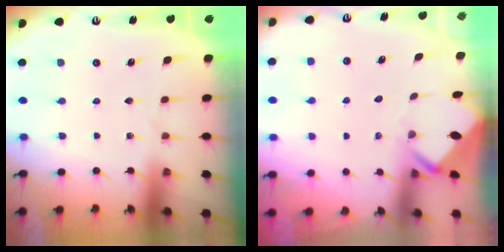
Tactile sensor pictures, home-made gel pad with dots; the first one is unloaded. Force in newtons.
{"total": 3.5, "press": 3.5, "slide": 0.2}